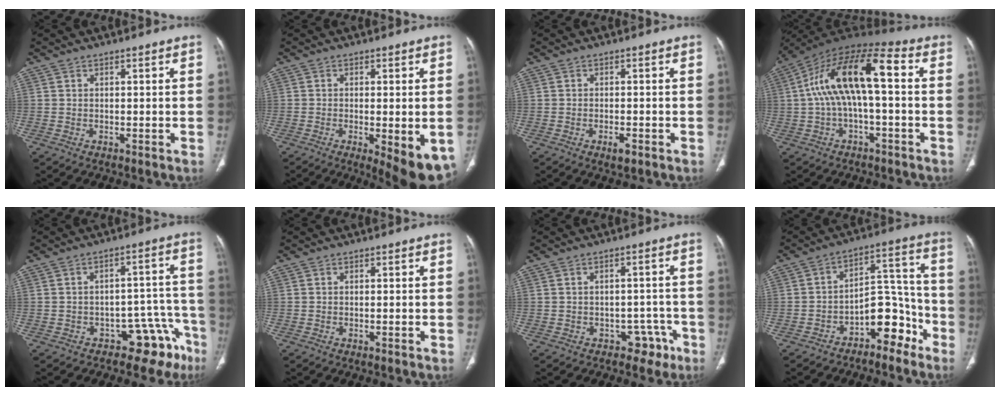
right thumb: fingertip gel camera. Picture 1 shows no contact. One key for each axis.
{"total": 11.6, "fx": -4.4, "fy": 3.6, "fz": 10.1, "tx": -0.126, "ty": -0.017, "tz": -0.056}
{"total": 2.3, "fx": -1.2, "fy": 0.8, "fz": 1.8, "tx": -0.031, "ty": 0.001, "tz": -0.020}
{"total": 15.4, "fx": 0.9, "fy": 6.1, "fz": 14.1, "tx": -0.261, "ty": 0.056, "tz": 0.010}
{"total": 10.0, "fx": -6.8, "fy": 6.0, "fz": 4.3, "tx": 0.000, "ty": 0.093, "tz": -0.086}
{"total": 0.8, "fx": -0.2, "fy": 0.1, "fz": 0.8, "tx": -0.014, "ty": -0.002, "tz": -0.002}
{"total": 4.9, "fx": -2.7, "fy": 3.7, "fz": 1.8, "tx": 0.005, "ty": 0.030, "tz": -0.030}
{"total": 10.8, "fx": -6.5, "fy": 5.8, "fz": 6.3, "tx": -0.057, "ty": 0.093, "tz": -0.103}